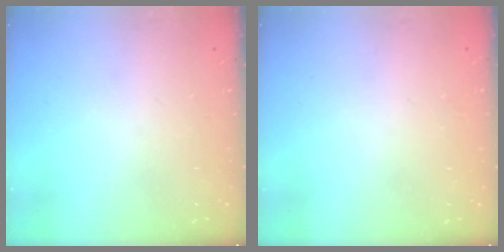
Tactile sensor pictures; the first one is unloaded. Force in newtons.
{"total": 2.1, "press": 2.1, "slide": 0.2}